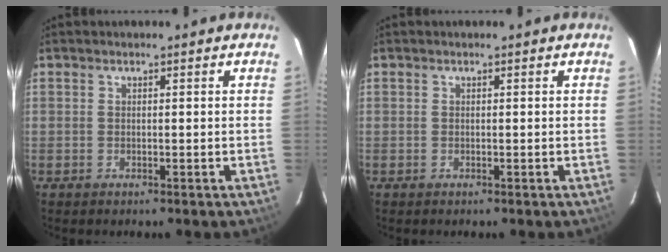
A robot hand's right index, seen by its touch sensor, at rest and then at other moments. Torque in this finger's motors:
{"motor_torque": [0.00, 0.00, 0.00, 0.00]}